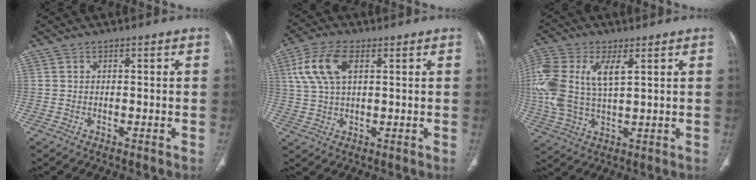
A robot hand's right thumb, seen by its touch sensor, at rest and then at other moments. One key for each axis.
{"total": 9.5, "fx": 3.1, "fy": 4.9, "fz": 7.5, "tx": -0.165, "ty": 0.010, "tz": 0.062}
{"total": 16.2, "fx": 4.1, "fy": 8.3, "fz": 13.3, "tx": -0.314, "ty": 0.006, "tz": 0.078}